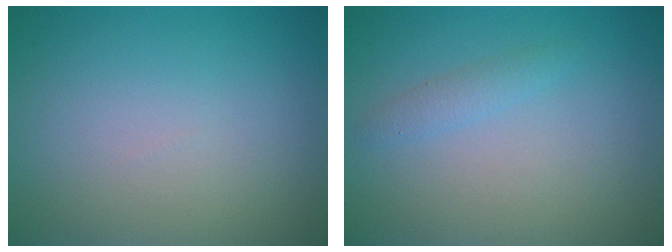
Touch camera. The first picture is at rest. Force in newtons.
{"total": 1.2, "press": 1.2, "slide": 0.1}